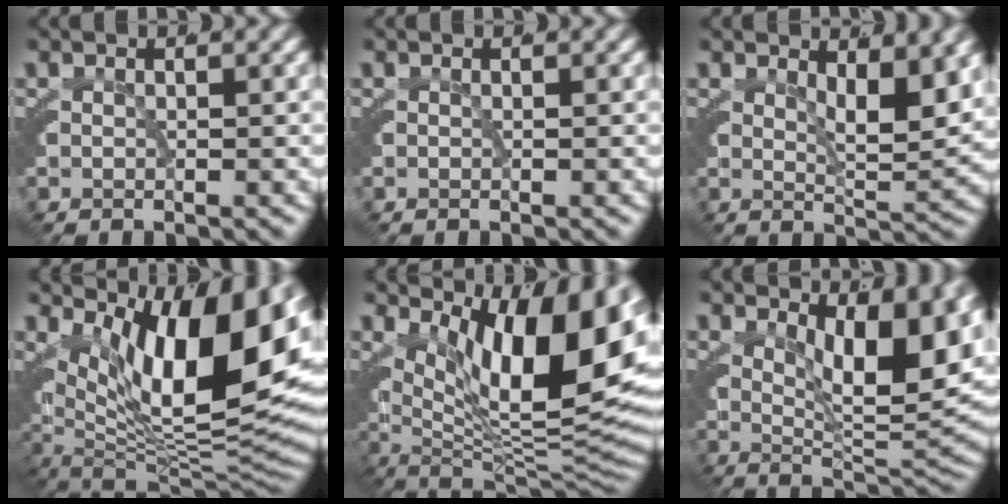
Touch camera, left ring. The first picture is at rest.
{"total": 0.0}
{"total": 3.9, "force": [2.3, 0.7, 3.1], "torque": [-0.043, -0.019, 0.043]}
{"total": 15.3, "force": [2.4, 7.3, 13.3], "torque": [-0.191, -0.012, 0.051]}
{"total": 14.4, "force": [3.0, 6.0, 12.7], "torque": [-0.155, -0.001, 0.055]}
{"total": 9.5, "force": [3.2, 3.3, 8.3], "torque": [-0.104, -0.010, 0.055]}